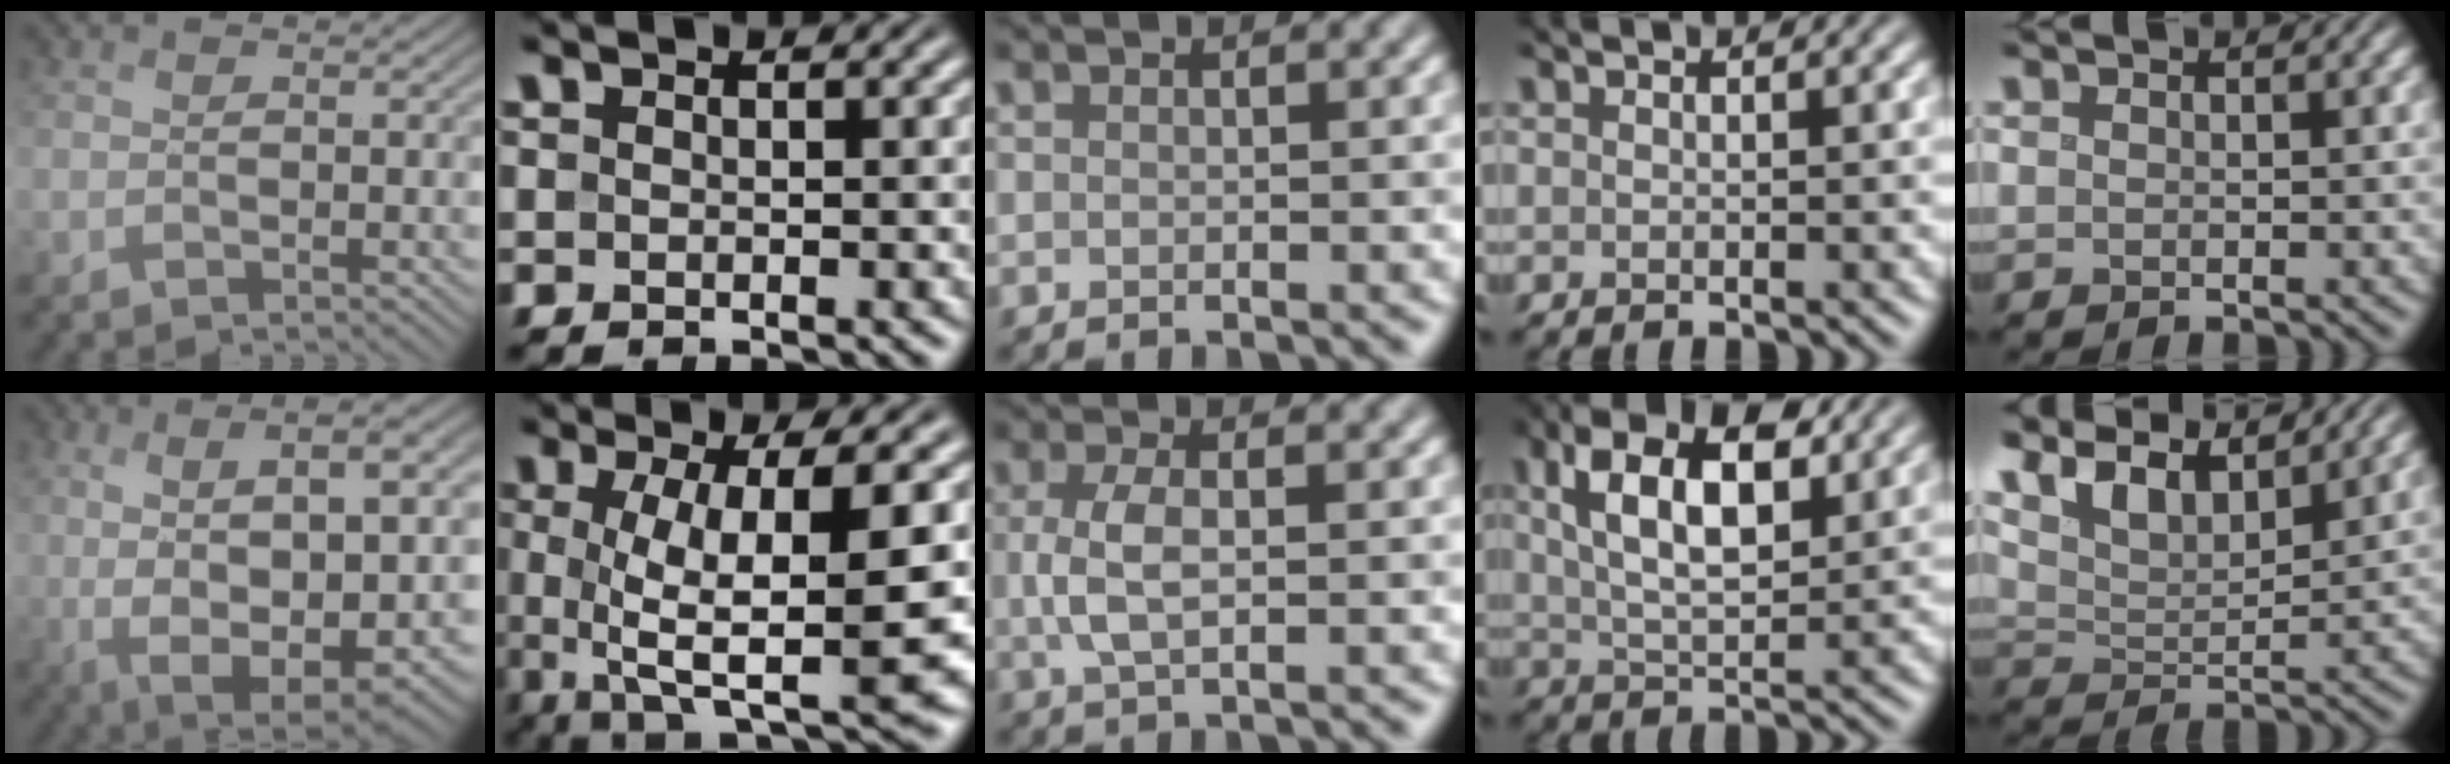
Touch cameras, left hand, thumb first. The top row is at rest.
{"thumb": {"total": 14.3, "force": [0.3, 5.8, 13.1], "torque": [-0.233, -0.010, 0.028]}, "index": {"total": 10.6, "force": [0.2, 3.1, 10.1], "torque": [-0.168, -0.013, 0.010]}, "middle": {"total": 3.0, "force": [0.1, 1.2, 2.7], "torque": [-0.065, -0.002, 0.000]}, "ring": {"total": 7.9, "force": [2.9, 3.7, 6.4], "torque": [-0.118, 0.013, 0.047]}, "little": {"total": 8.8, "force": [6.8, 2.9, 4.7], "torque": [-0.104, 0.015, 0.096]}}